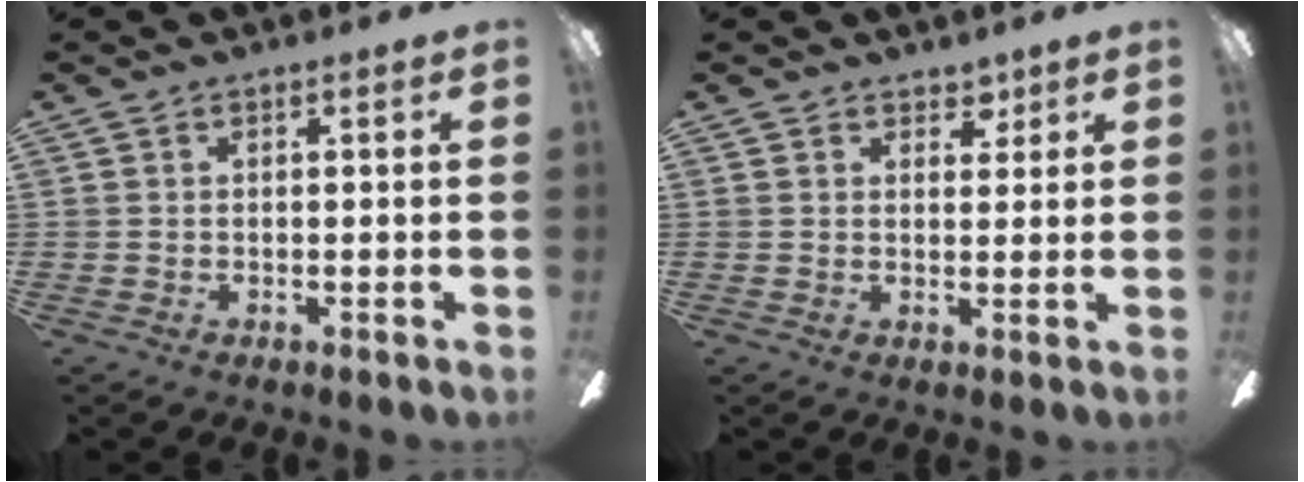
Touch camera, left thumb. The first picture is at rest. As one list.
[{"total": 3.7, "force": [2.6, 2.2, 1.4], "torque": [-0.009, -0.010, 0.044]}]